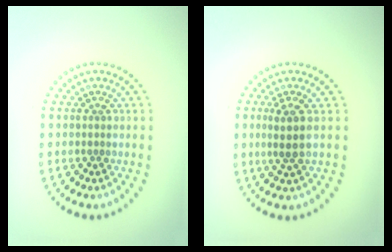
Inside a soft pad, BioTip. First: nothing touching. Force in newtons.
{"total": 2.3, "press": 1.9, "slide": 1.2}